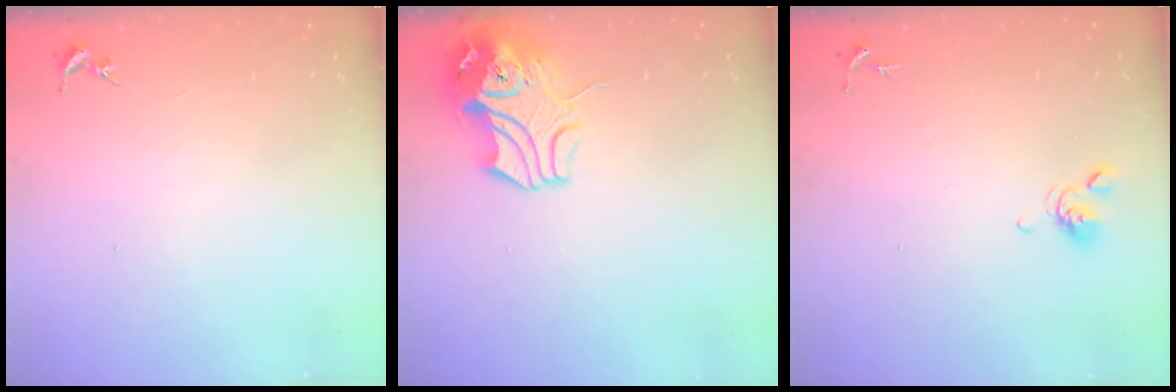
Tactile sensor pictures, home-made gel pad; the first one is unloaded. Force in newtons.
{"total": 12.0, "press": 11.8, "slide": 2.0}
{"total": 6.0, "press": 5.9, "slide": 1.2}